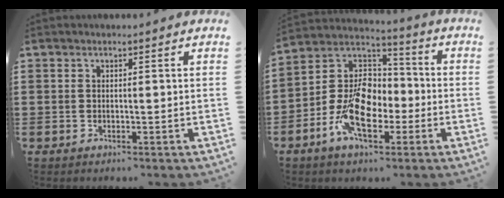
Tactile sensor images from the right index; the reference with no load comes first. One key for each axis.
{"total": 12.0, "fx": -4.5, "fy": 7.9, "fz": 7.9, "tx": -0.195, "ty": 0.005, "tz": -0.092}